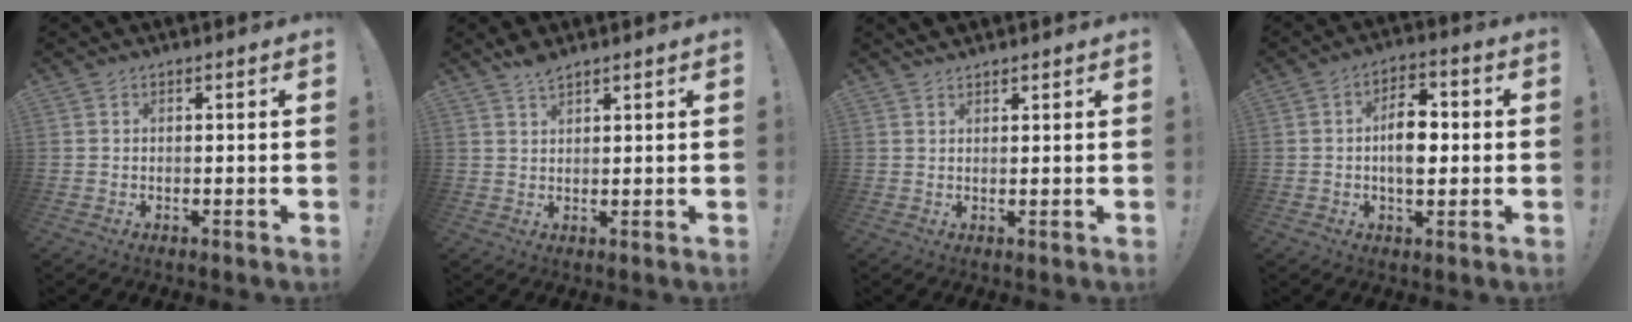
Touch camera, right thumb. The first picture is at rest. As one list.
[{"total": 3.3, "force": [2.8, 1.0, 1.3], "torque": [-0.018, -0.018, 0.050]}, {"total": 1.7, "force": [1.6, 0.4, 0.0], "torque": [0.000, -0.009, 0.031]}, {"total": 9.6, "force": [-0.2, 5.9, 7.5], "torque": [-0.118, 0.006, -0.008]}]